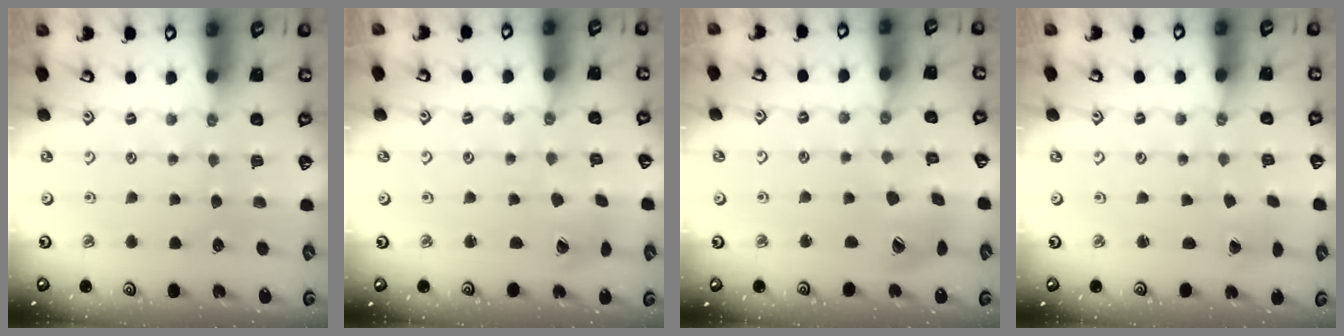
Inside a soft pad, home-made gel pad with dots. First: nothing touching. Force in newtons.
{"total": 3.2, "press": 3.2, "slide": 0.4}
{"total": 10.6, "press": 10.5, "slide": 1.3}
{"total": 0.9, "press": 0.9, "slide": 0.0}